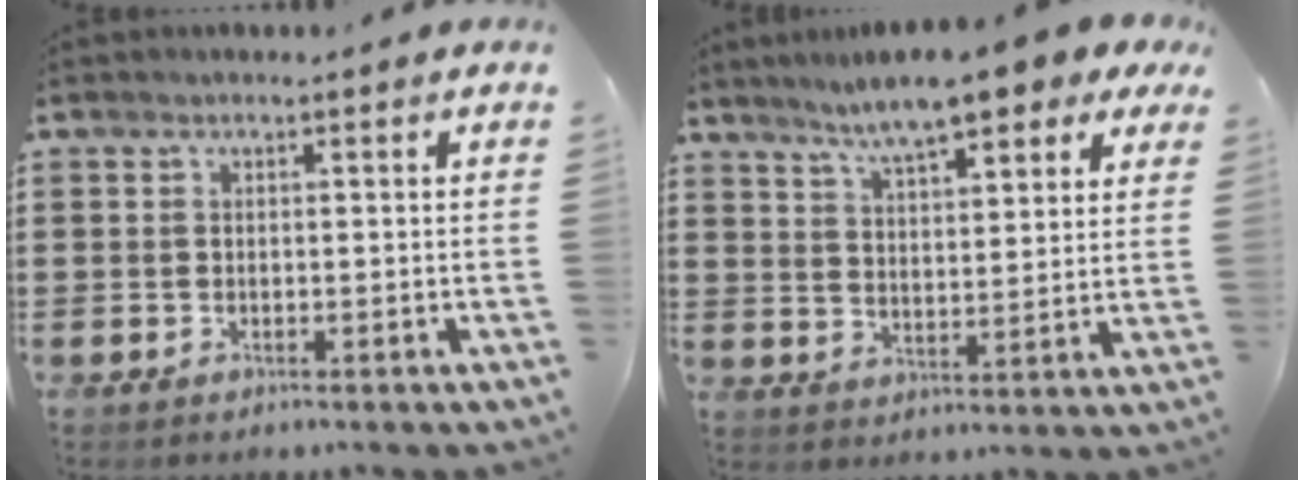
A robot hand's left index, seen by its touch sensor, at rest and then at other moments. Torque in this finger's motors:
{"motor_torque": [1.81, -0.33, 1.05, 0.21]}